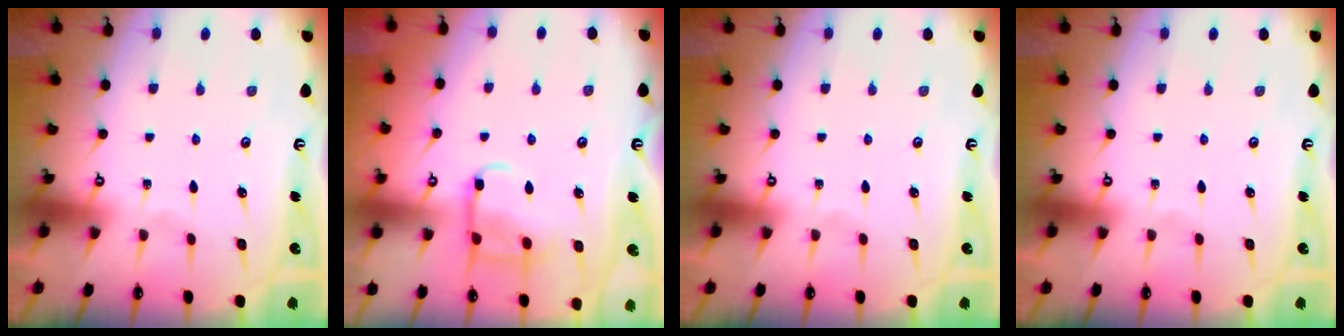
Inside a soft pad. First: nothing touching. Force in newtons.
{"total": 10.6, "press": 10.6, "slide": 1.0}
{"total": 0.0}
{"total": 0.0}